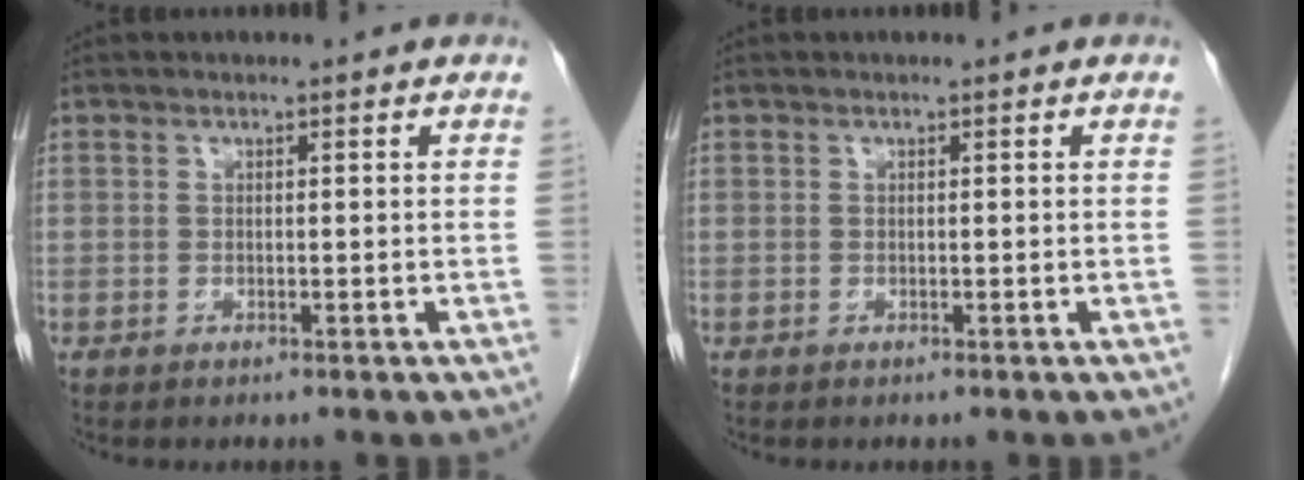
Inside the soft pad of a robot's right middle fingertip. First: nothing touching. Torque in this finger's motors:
{"motor_torque": [0.29, -0.41, 0.00, -0.01]}